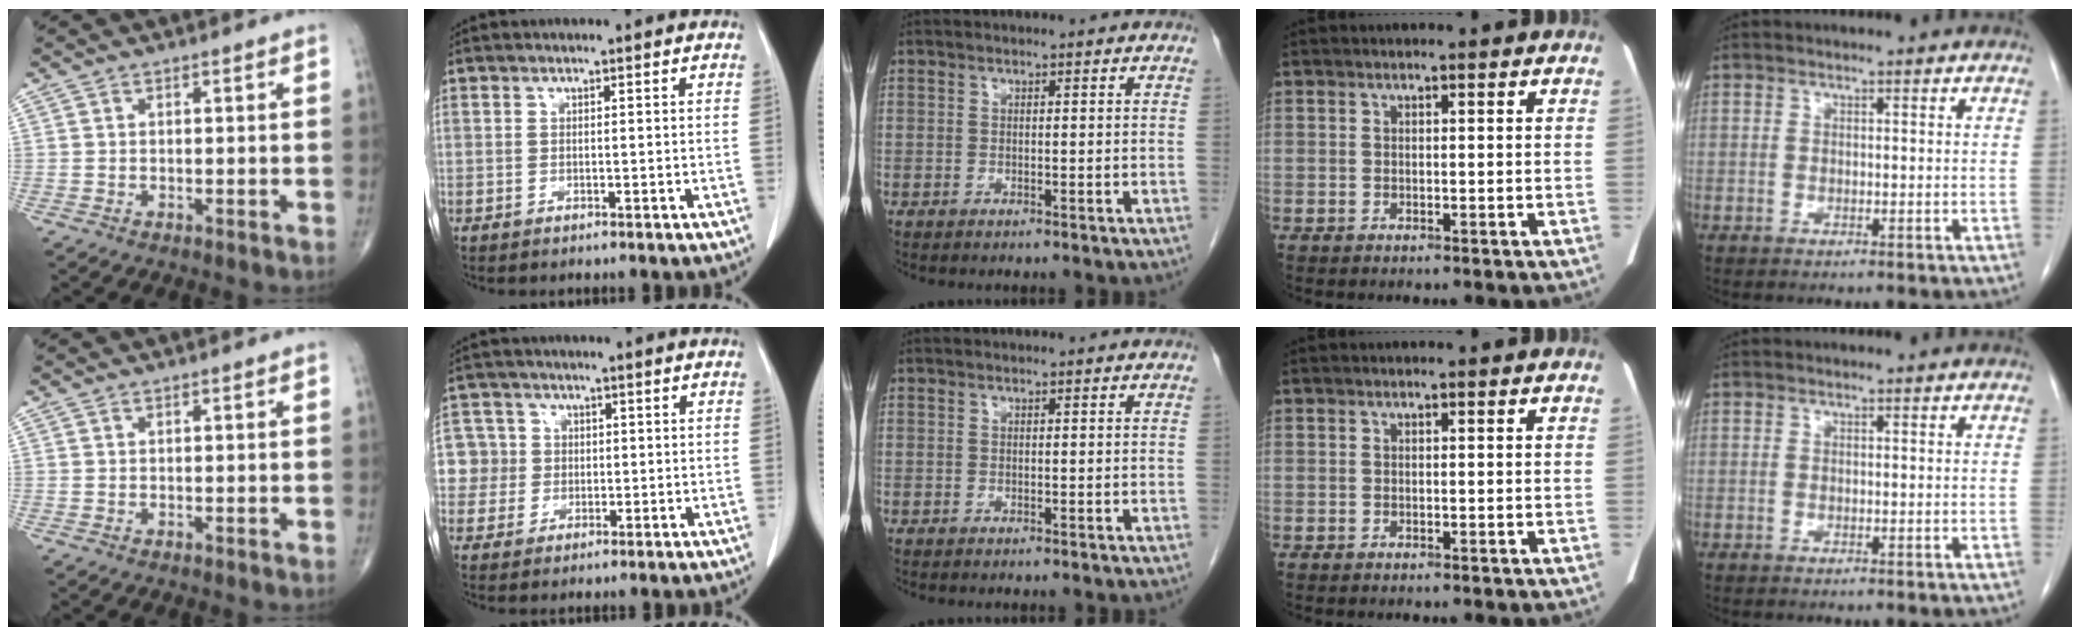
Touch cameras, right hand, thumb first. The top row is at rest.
{"index": {"total": 6.7, "force": [0.2, 6.7, 0.3], "torque": [-0.008, 0.030, 0.011]}}